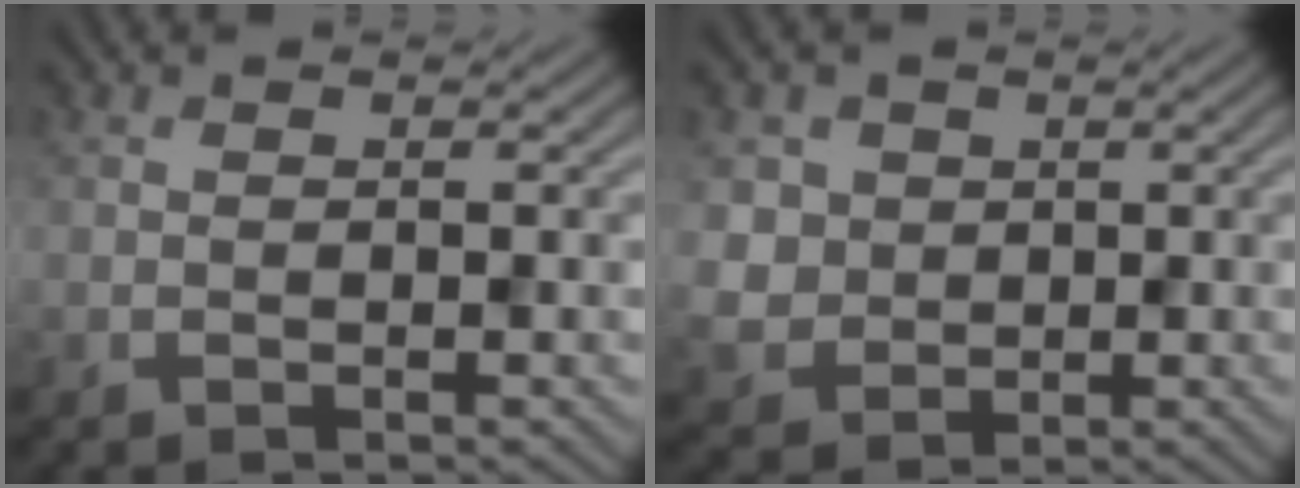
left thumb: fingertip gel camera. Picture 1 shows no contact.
{"total": 4.3, "force": [1.0, 3.9, 1.3], "torque": [-0.057, -0.007, 0.020]}